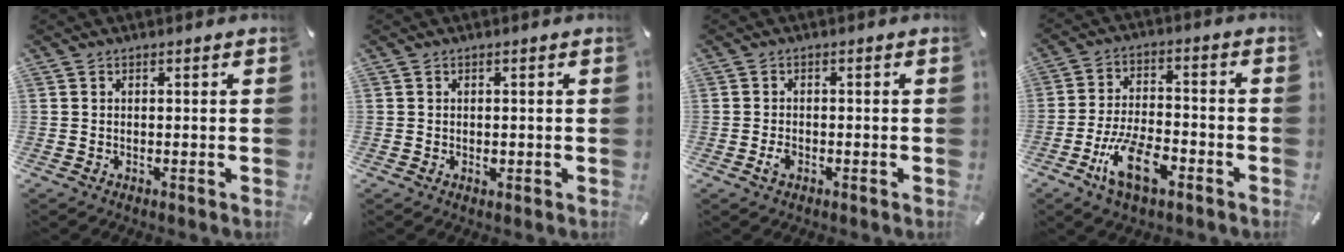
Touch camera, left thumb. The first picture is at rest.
{"total": 1.2, "force": [-0.2, 0.9, 0.8], "torque": [-0.014, 0.000, -0.003]}
{"total": 2.3, "force": [-0.9, 1.4, 1.5], "torque": [-0.035, 0.001, -0.019]}
{"total": 12.1, "force": [-6.1, 5.8, 8.8], "torque": [-0.180, 0.021, -0.112]}